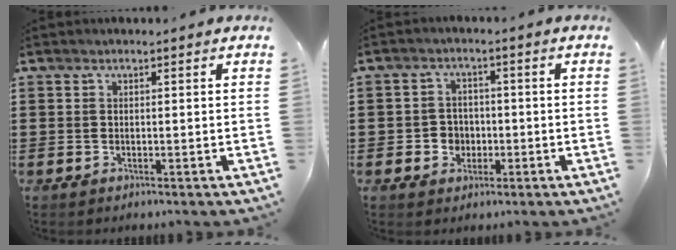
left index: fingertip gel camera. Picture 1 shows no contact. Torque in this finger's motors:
{"motor_torque": [0.07, 0.04, 0.24, 0.02]}